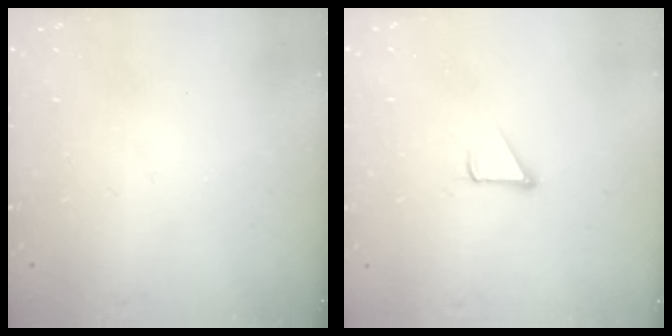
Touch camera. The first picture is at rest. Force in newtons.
{"total": 1.9, "press": 1.9, "slide": 0.1}